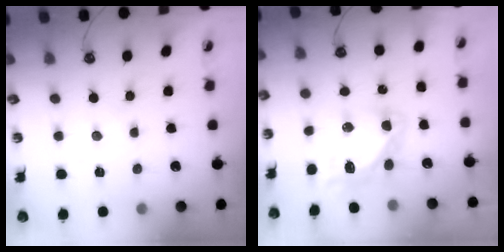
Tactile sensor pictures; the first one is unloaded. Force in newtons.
{"total": 12.7, "press": 12.7, "slide": 1.4}